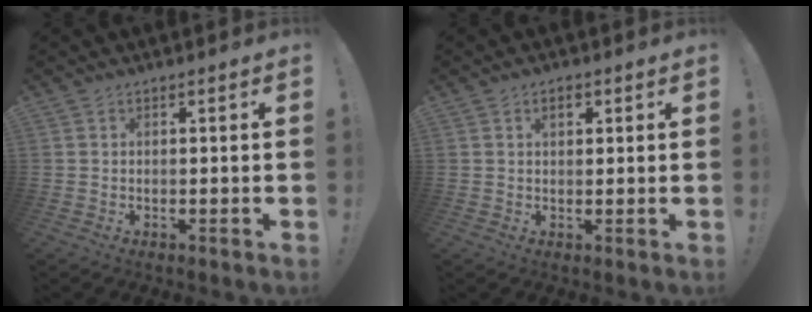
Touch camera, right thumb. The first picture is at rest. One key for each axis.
{"total": 2.6, "fx": 1.2, "fy": 1.4, "fz": 1.9, "tx": -0.024, "ty": -0.001, "tz": 0.018}